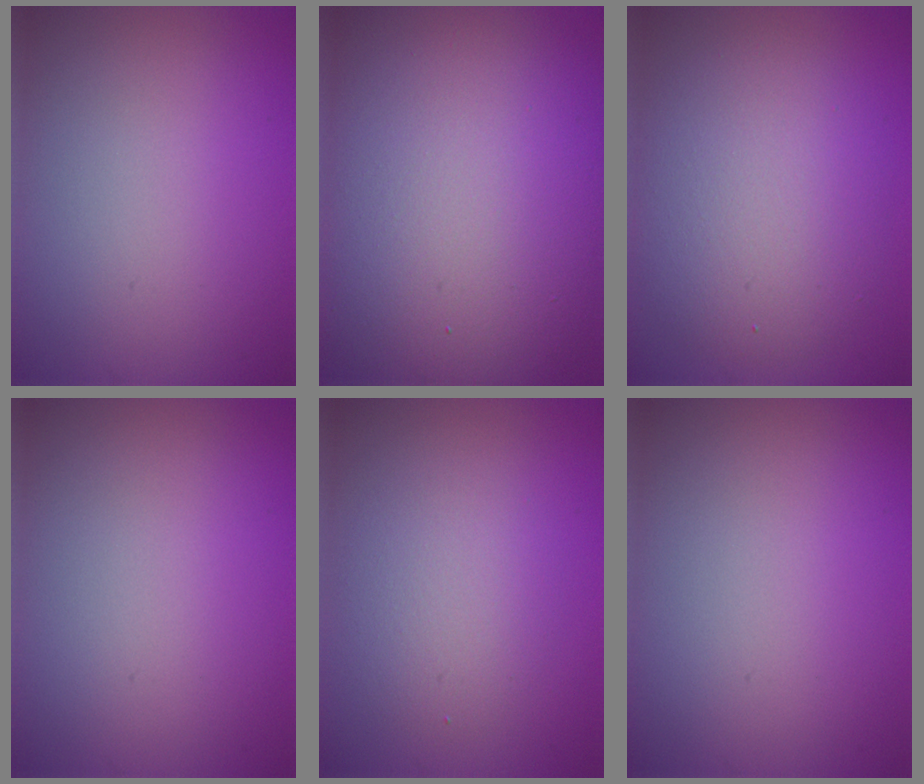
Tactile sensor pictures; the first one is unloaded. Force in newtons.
{"total": 17.3, "press": 17.3, "slide": 1.1}
{"total": 6.3, "press": 6.3, "slide": 0.4}
{"total": 0.0}
{"total": 3.2, "press": 3.2, "slide": 0.3}
{"total": 0.0}